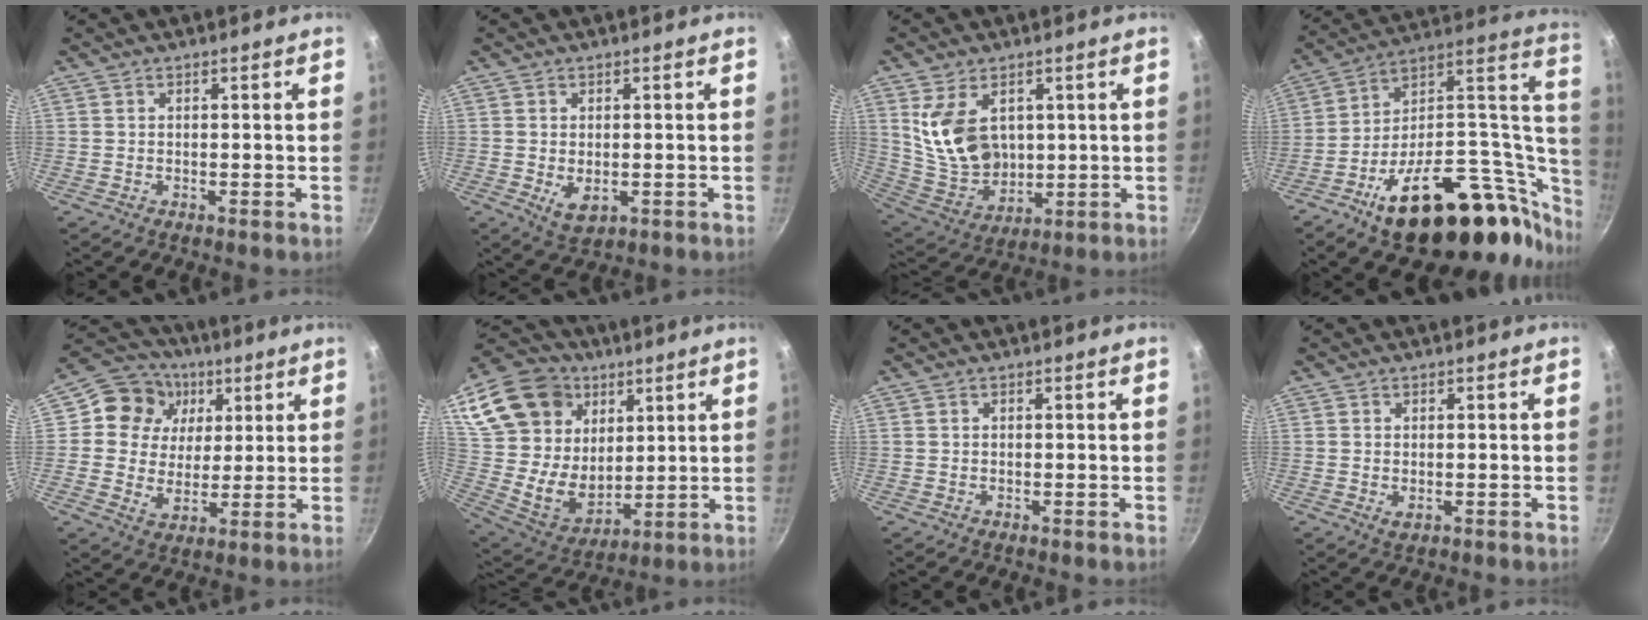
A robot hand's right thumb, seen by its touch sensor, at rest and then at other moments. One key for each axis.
{"total": 4.5, "fx": -0.7, "fy": 2.9, "fz": 3.4, "tx": -0.054, "ty": -0.012, "tz": -0.005}
{"total": 13.4, "fx": 3.6, "fy": 9.3, "fz": 9.0, "tx": -0.141, "ty": -0.034, "tz": 0.089}
{"total": 34.2, "fx": -7.3, "fy": 18.9, "fz": 27.5, "tx": -0.367, "ty": 0.056, "tz": -0.100}
{"total": 12.8, "fx": 3.9, "fy": 11.1, "fz": 4.9, "tx": -0.053, "ty": -0.006, "tz": 0.054}
{"total": 25.6, "fx": 11.6, "fy": 18.9, "fz": 12.7, "tx": -0.240, "ty": -0.030, "tz": 0.224}
{"total": 0.0}
{"total": 1.5, "fx": -0.2, "fy": 1.0, "fz": 1.1, "tx": -0.019, "ty": -0.003, "tz": -0.002}